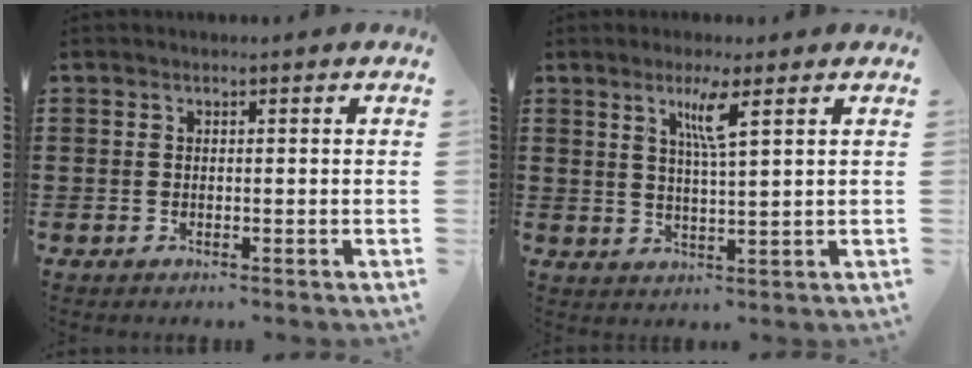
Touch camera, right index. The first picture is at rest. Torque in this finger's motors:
{"motor_torque": [0.47, -0.09, 0.27, 0.13]}